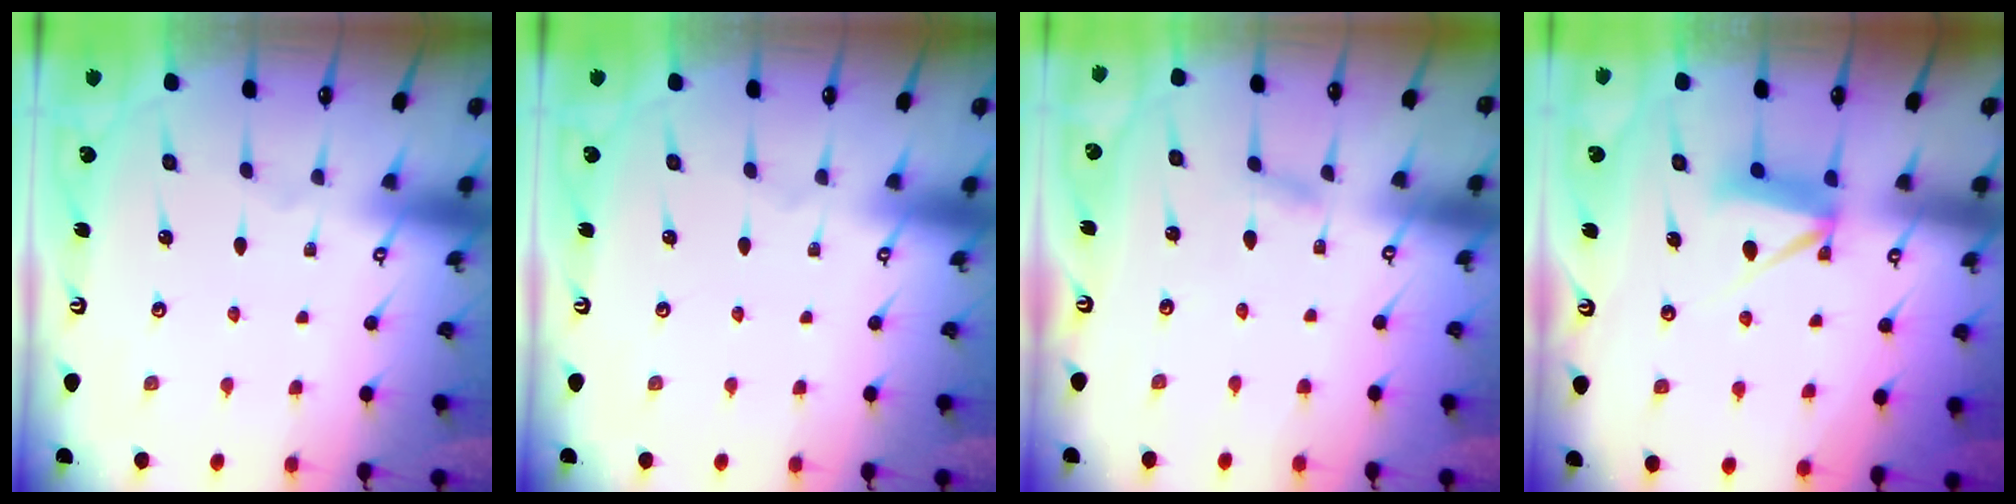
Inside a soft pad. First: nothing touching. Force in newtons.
{"total": 0.0}
{"total": 4.1, "press": 4.1, "slide": 0.4}
{"total": 8.2, "press": 8.1, "slide": 0.6}